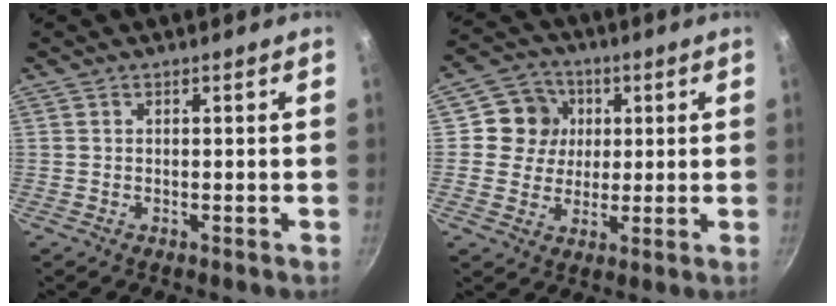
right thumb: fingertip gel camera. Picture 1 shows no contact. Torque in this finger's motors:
{"motor_torque": [0.10, 0.06, 0.11, 0.03, -0.01]}